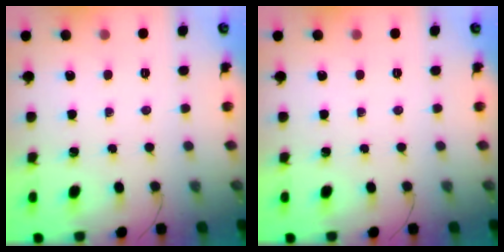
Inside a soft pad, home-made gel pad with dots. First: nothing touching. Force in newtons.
{"total": 0.0}